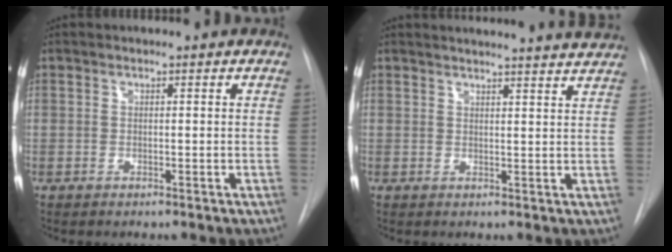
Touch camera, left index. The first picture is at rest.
{"total": 12.5, "force": [12.1, -0.5, 3.1], "torque": [-0.041, -0.028, 0.133]}